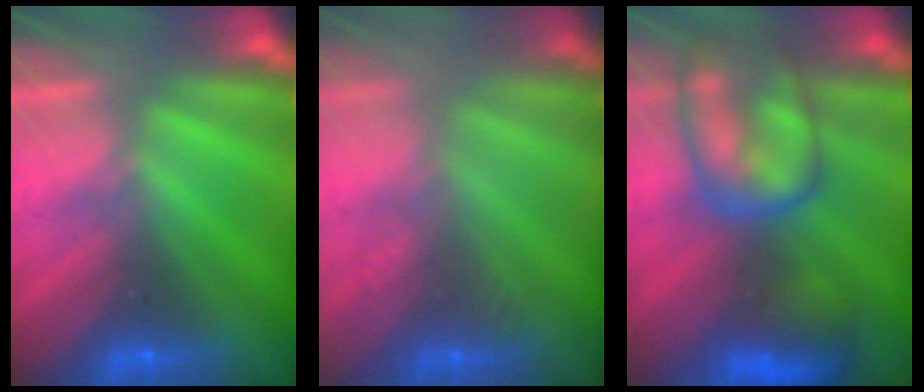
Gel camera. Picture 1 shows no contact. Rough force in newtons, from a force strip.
{"total": 2.4}
{"total": 9.1}